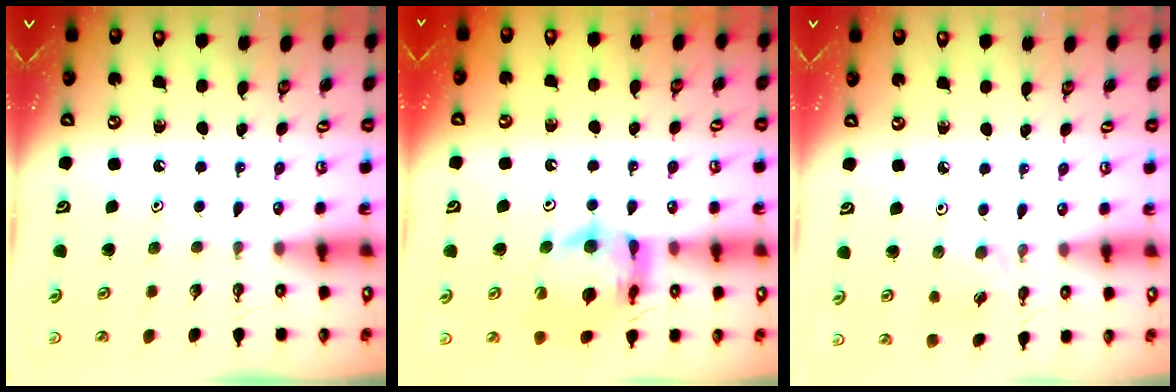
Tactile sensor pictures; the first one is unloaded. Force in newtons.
{"total": 13.6, "press": 13.5, "slide": 1.5}
{"total": 3.6, "press": 3.6, "slide": 0.5}